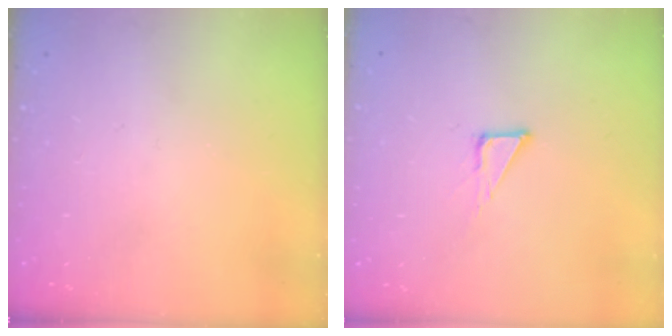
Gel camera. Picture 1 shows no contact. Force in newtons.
{"total": 1.9, "press": 1.9, "slide": 0.1}